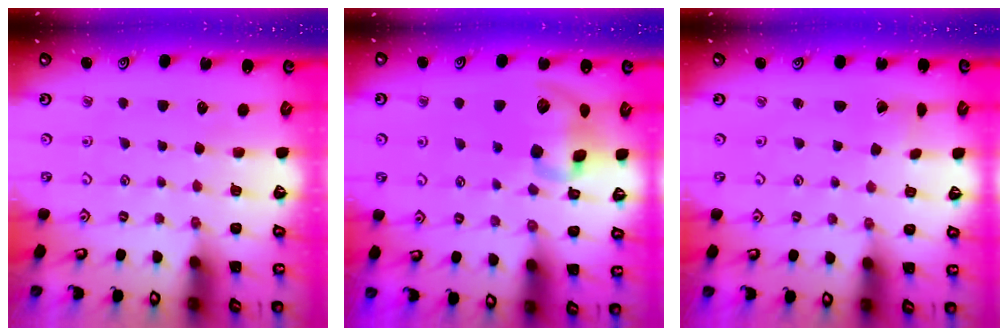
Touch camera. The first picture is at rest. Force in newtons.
{"total": 13.0, "press": 12.8, "slide": 2.0}
{"total": 0.0}